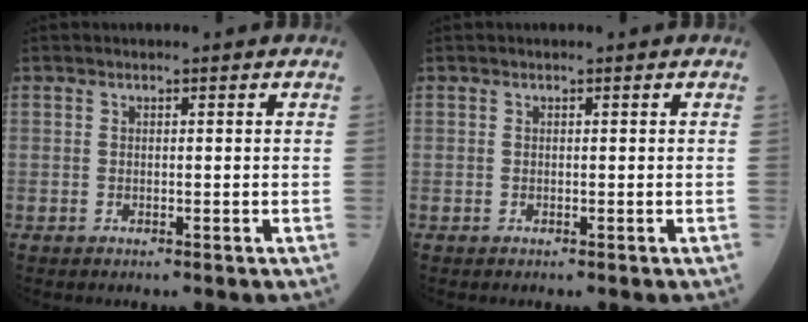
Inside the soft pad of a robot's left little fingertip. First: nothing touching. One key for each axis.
{"total": 0.0}